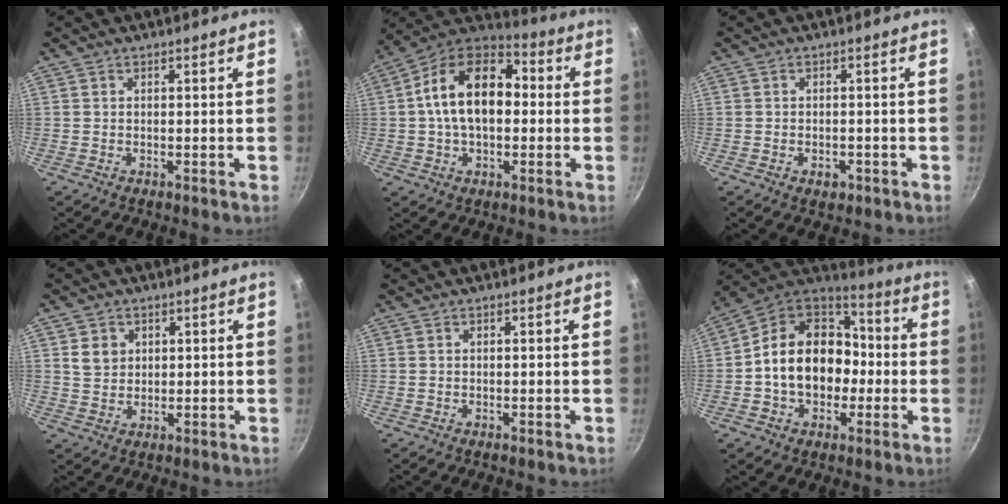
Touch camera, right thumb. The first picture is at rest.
{"total": 17.4, "force": [0.9, 11.1, 13.4], "torque": [-0.197, 0.038, -0.006]}
{"total": 2.5, "force": [-1.1, 1.6, 1.6], "torque": [-0.020, 0.009, -0.012]}
{"total": 4.4, "force": [1.4, 3.8, 1.8], "torque": [-0.015, 0.000, 0.027]}
{"total": 0.0}
{"total": 18.7, "force": [-1.5, 14.5, 11.8], "torque": [-0.166, 0.051, -0.034]}